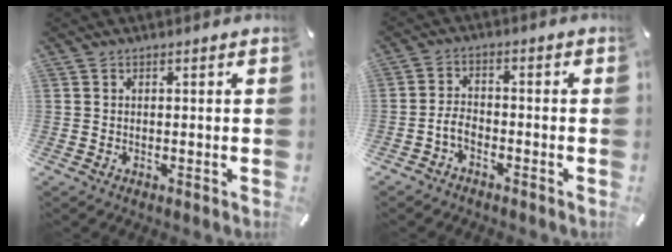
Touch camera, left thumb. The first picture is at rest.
{"total": 4.2, "force": [-2.2, 2.6, 2.3], "torque": [-0.060, 0.008, -0.047]}